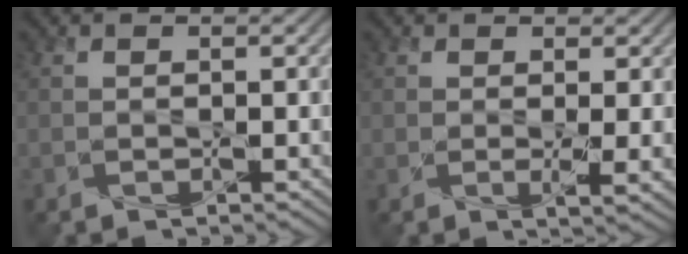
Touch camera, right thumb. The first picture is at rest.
{"total": 2.1, "force": [0.6, 0.2, 2.0], "torque": [-0.037, -0.004, 0.010]}